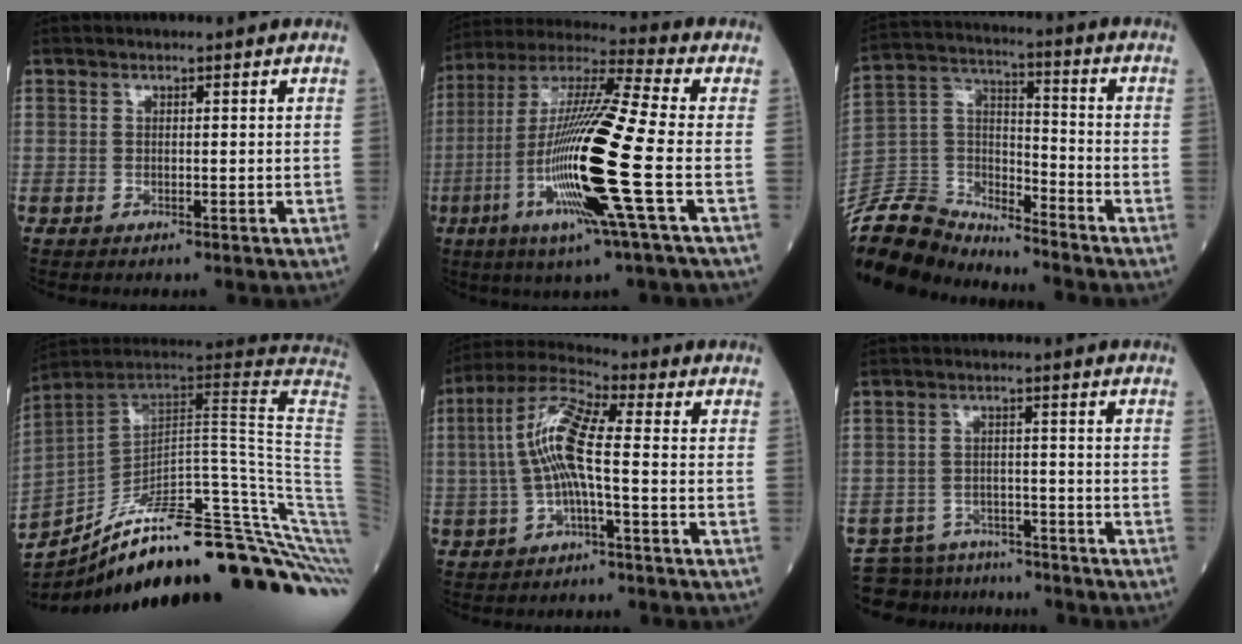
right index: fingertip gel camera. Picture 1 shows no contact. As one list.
[{"total": 20.0, "force": [-5.2, -0.3, 19.3], "torque": [-0.409, -0.025, -0.112]}, {"total": 14.8, "force": [-14.5, 2.6, 1.5], "torque": [-0.037, 0.043, -0.271]}, {"total": 36.6, "force": [-25.8, 2.4, 25.9], "torque": [-0.262, -0.027, -0.358]}, {"total": 9.6, "force": [-0.6, 1.3, 9.5], "torque": [-0.198, 0.022, -0.019]}, {"total": 8.7, "force": [-8.0, 3.4, -0.1], "torque": [0.003, 0.018, -0.116]}]